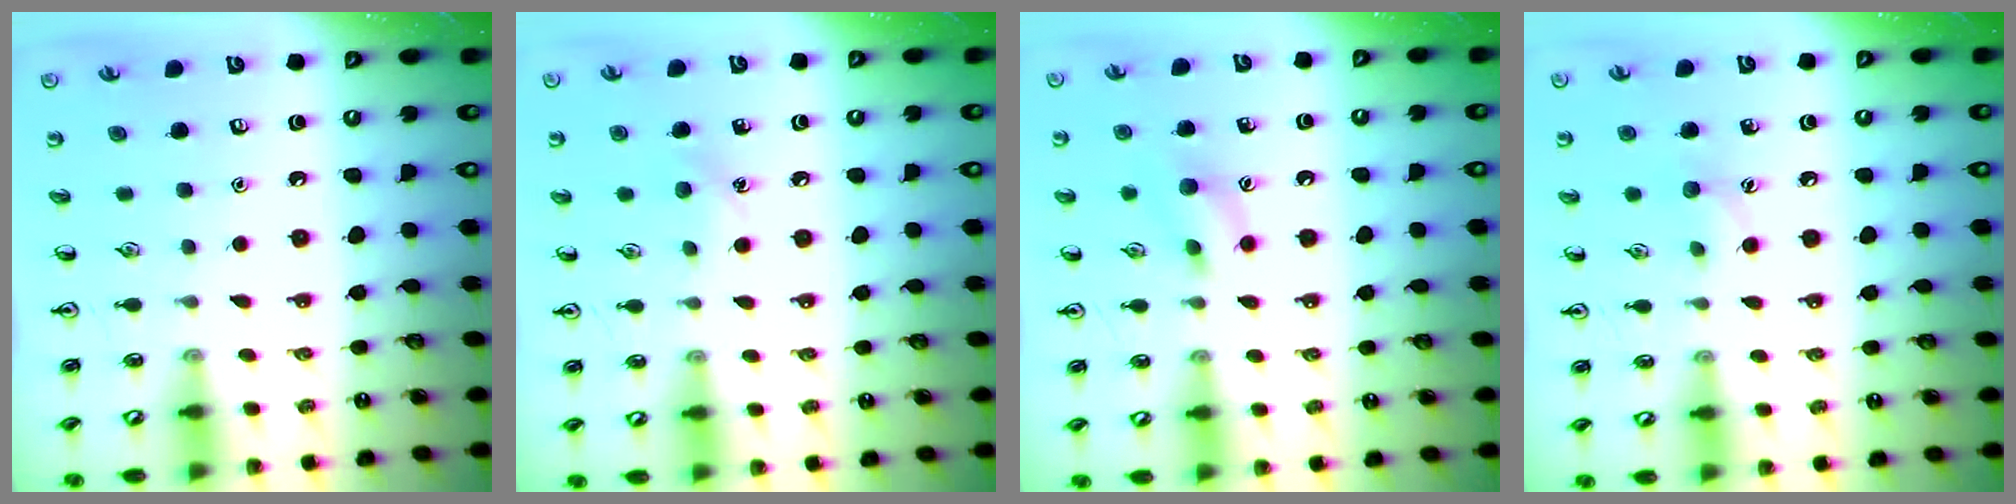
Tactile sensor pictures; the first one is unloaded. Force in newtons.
{"total": 6.3, "press": 6.0, "slide": 1.9}
{"total": 9.0, "press": 8.9, "slide": 0.6}
{"total": 6.1, "press": 5.8, "slide": 1.8}